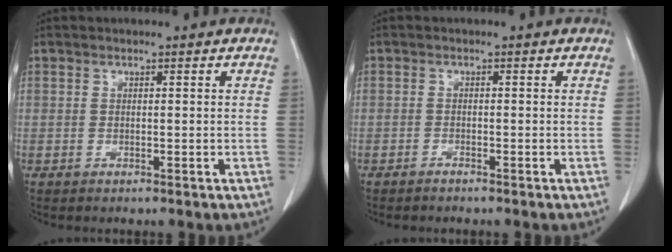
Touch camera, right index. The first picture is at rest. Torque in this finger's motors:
{"motor_torque": [0.15, -0.13, 0.05, 0.01]}